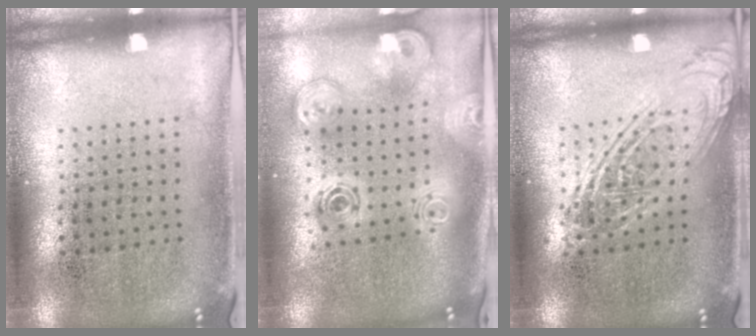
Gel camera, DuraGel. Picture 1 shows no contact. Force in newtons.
{"total": 2.8, "press": 1.9, "slide": 2.0}
{"total": 2.4, "press": 2.4, "slide": 0.3}